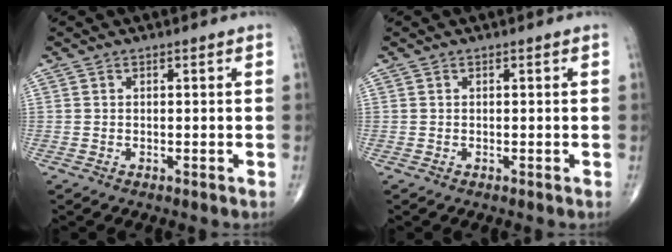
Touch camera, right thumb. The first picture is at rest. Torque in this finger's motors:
{"motor_torque": [-0.20, -0.13, -0.01, 0.01, 0.01]}